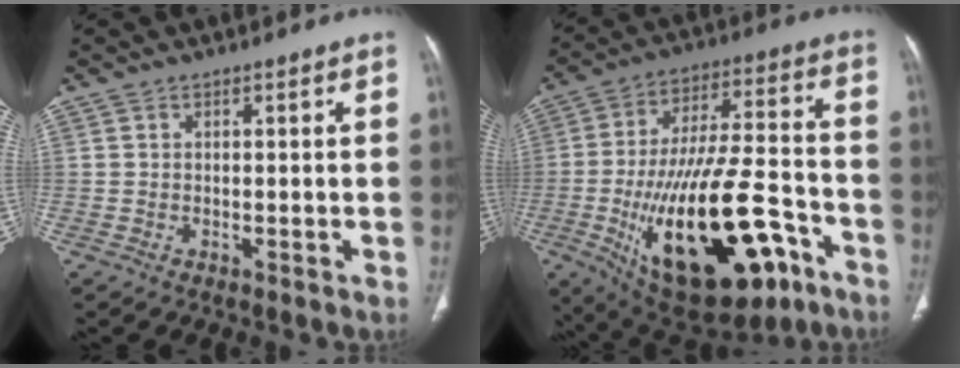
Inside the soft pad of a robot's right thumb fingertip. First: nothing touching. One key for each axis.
{"total": 29.3, "fx": -11.7, "fy": 12.5, "fz": 23.8, "tx": -0.394, "ty": 0.043, "tz": -0.164}